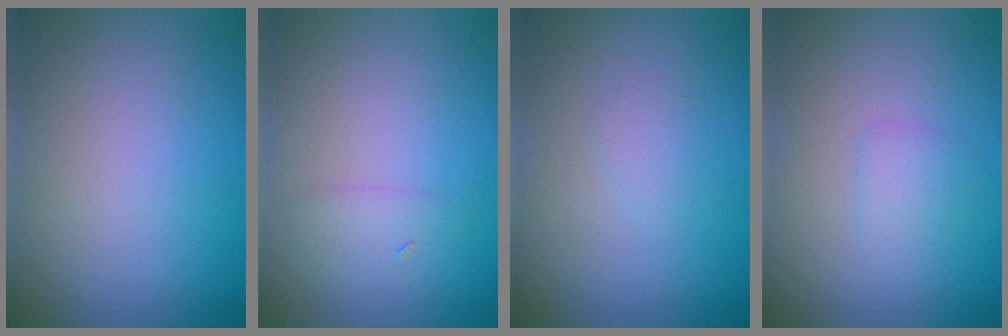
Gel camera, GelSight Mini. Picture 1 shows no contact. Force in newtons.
{"total": 1.3, "press": 1.3, "slide": 0.1}
{"total": 0.7, "press": 0.7, "slide": 0.1}
{"total": 1.3, "press": 1.2, "slide": 0.0}